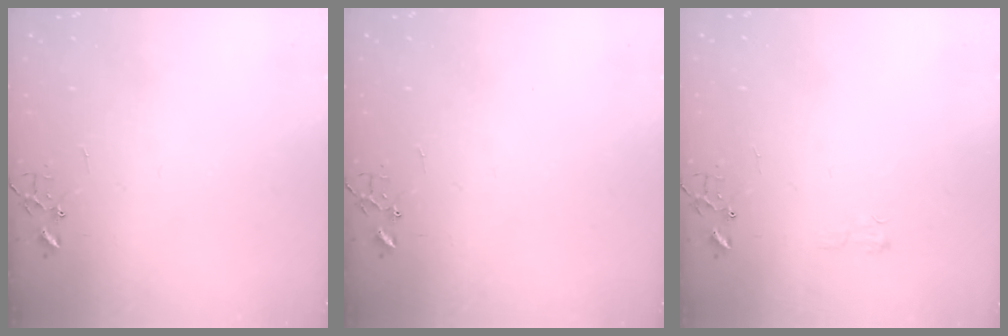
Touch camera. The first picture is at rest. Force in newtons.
{"total": 0.0}
{"total": 5.4, "press": 5.4, "slide": 0.6}